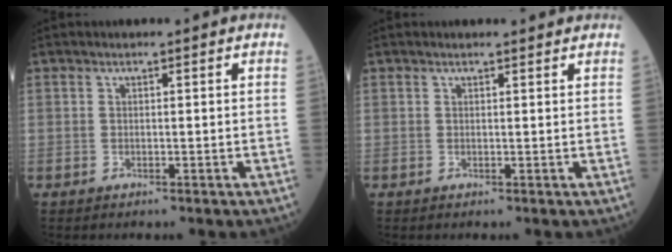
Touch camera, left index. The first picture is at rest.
{"total": 2.1, "force": [2.1, 0.2, 0.5], "torque": [-0.008, 0.010, 0.022]}